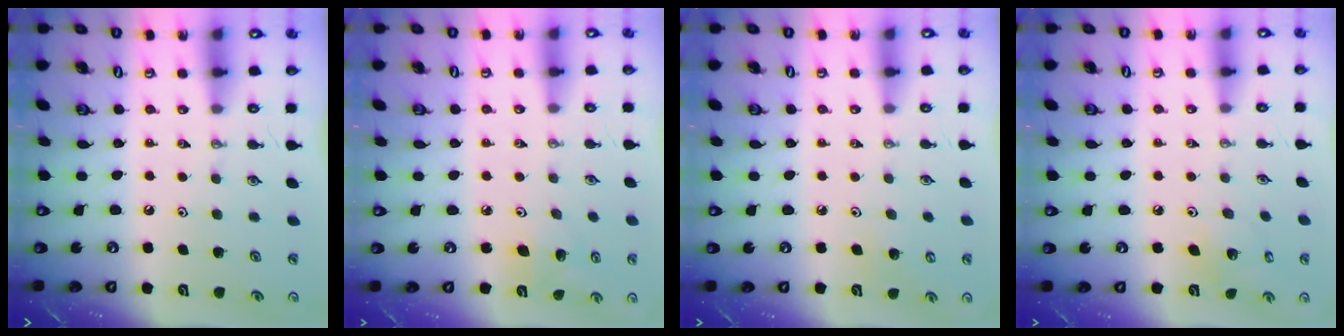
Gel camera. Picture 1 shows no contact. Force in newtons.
{"total": 5.2, "press": 5.1, "slide": 1.0}
{"total": 5.9, "press": 5.8, "slide": 1.2}
{"total": 5.5, "press": 5.5, "slide": 0.3}